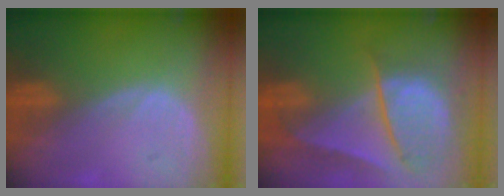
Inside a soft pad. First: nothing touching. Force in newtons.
{"total": 9.4, "press": 8.1, "slide": 4.7}